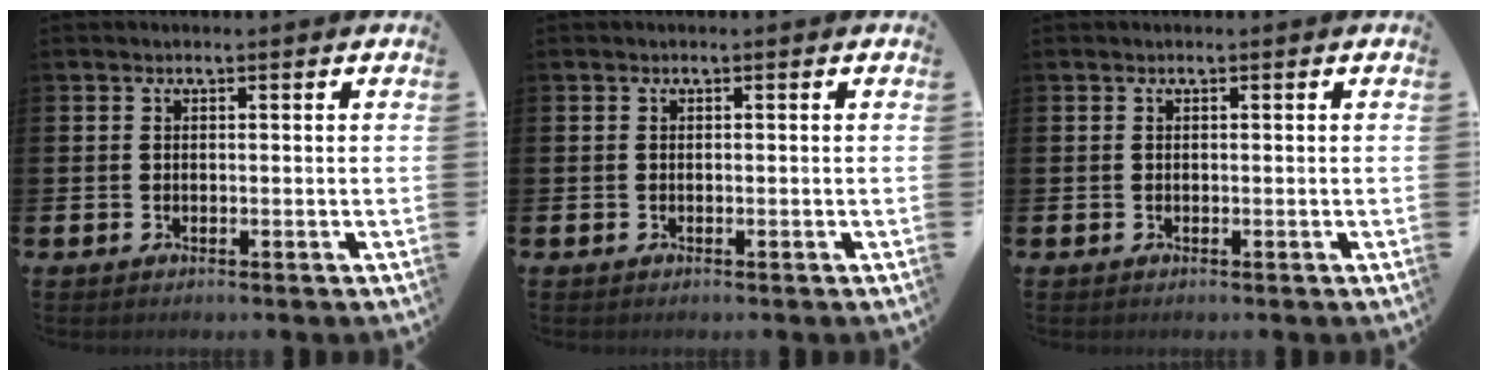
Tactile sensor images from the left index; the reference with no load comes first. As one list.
[{"total": 0.0}, {"total": 0.0}]